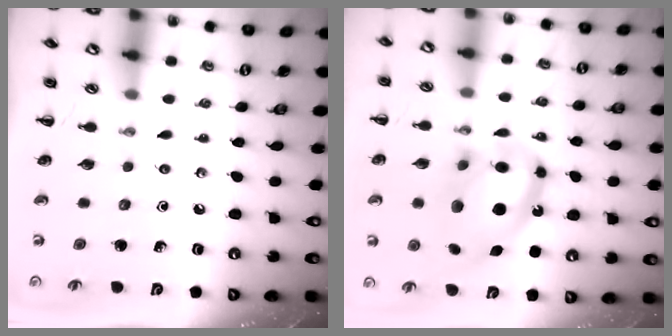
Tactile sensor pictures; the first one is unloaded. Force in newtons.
{"total": 15.6, "press": 15.1, "slide": 4.2}